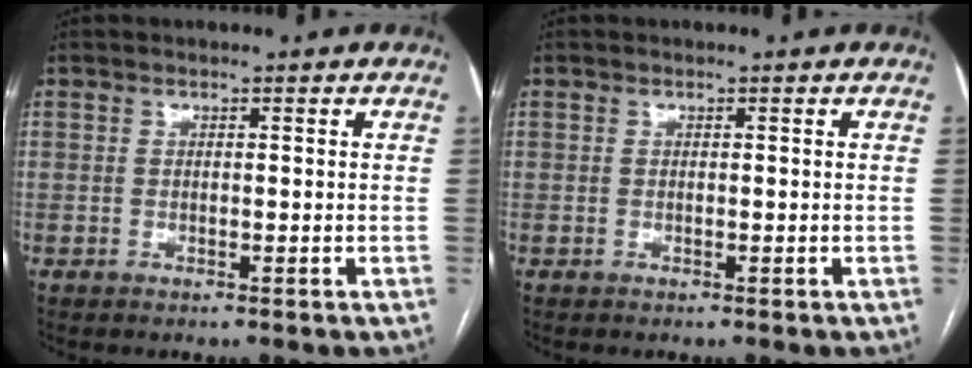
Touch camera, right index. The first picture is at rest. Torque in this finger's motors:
{"motor_torque": [0.00, 0.00, 0.00, 0.00]}